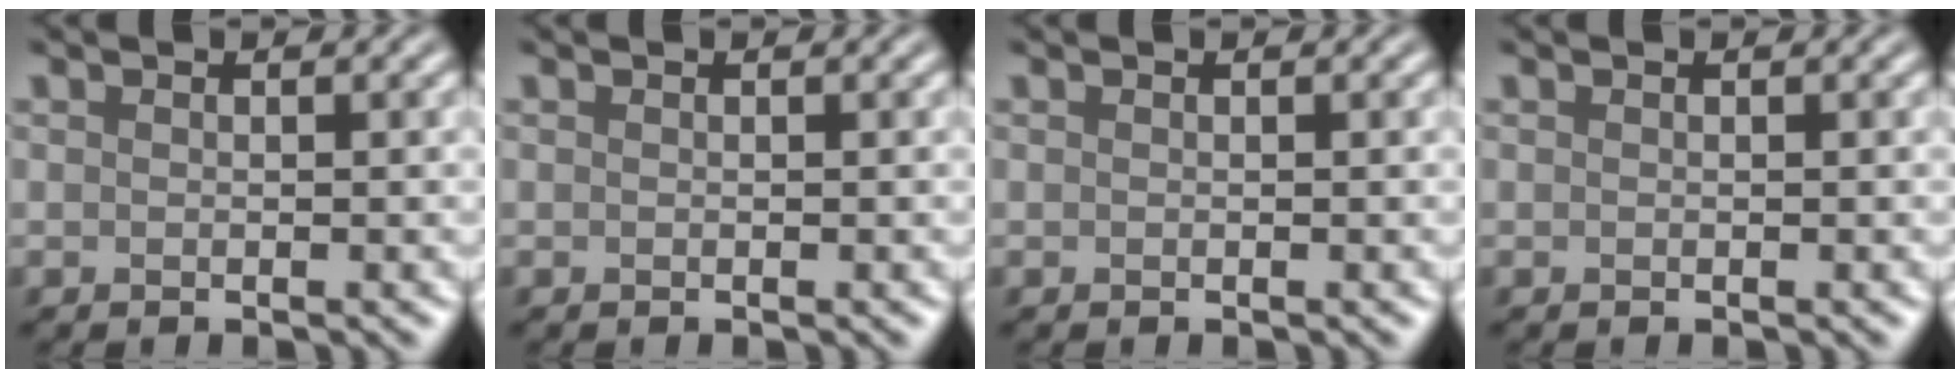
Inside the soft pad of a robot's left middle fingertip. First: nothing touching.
{"total": 0.0}
{"total": 0.0}
{"total": 0.0}